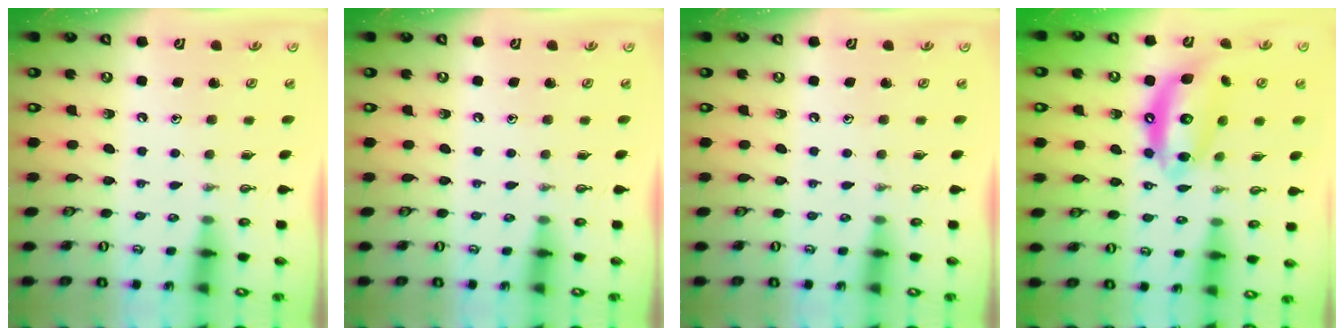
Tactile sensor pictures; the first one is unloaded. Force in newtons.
{"total": 0.0}
{"total": 0.0}
{"total": 14.6, "press": 14.5, "slide": 1.8}